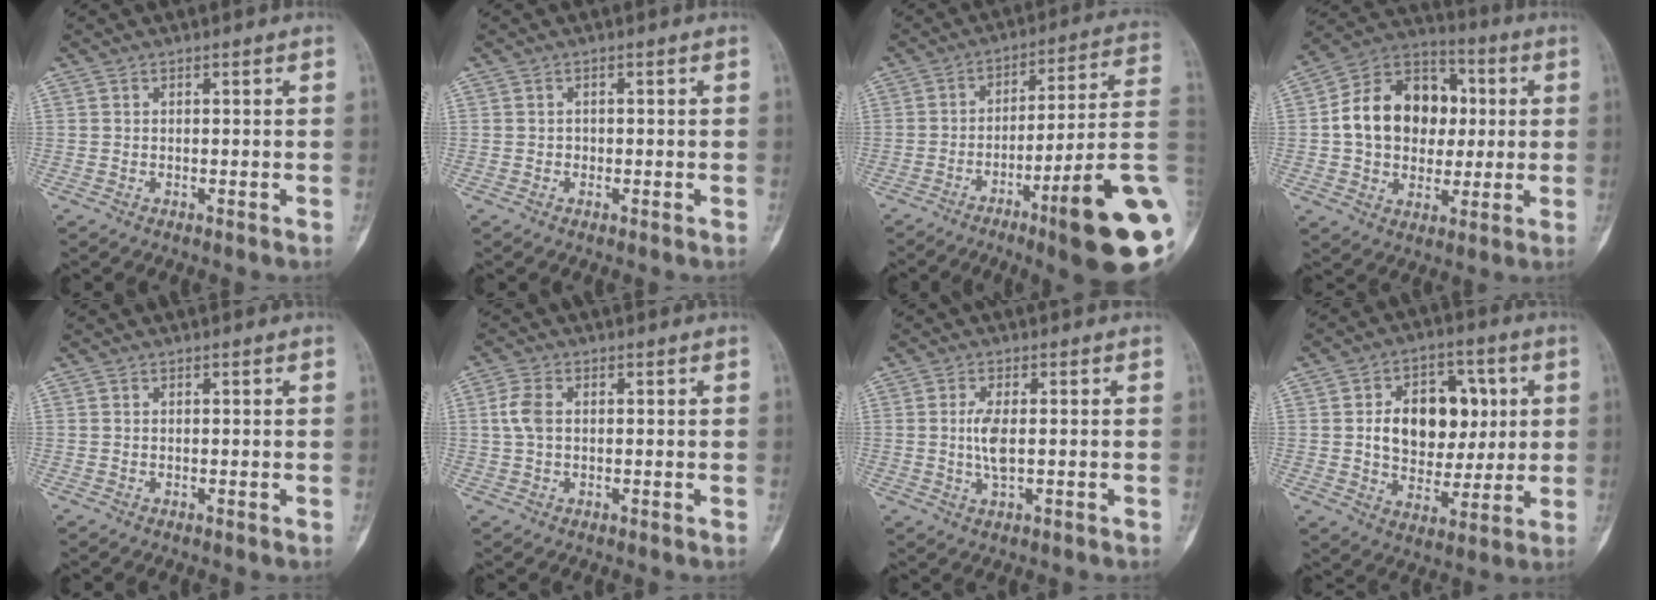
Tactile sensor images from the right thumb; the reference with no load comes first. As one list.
[{"total": 0.7, "force": [-0.2, 0.7, 0.1], "torque": [0.007, 0.004, -0.005]}, {"total": 20.4, "force": [-7.1, 1.7, 19.0], "torque": [-0.219, 0.030, -0.106]}, {"total": 18.2, "force": [1.4, 13.8, 11.8], "torque": [-0.152, 0.024, 0.019]}, {"total": 0.0}, {"total": 4.1, "force": [0.4, 2.6, 3.2], "torque": [-0.078, 0.009, 0.004]}, {"total": 4.3, "force": [-0.1, 1.4, 4.1], "torque": [-0.091, -0.006, -0.005]}, {"total": 15.5, "force": [2.4, 10.9, 10.8], "torque": [-0.112, 0.006, 0.040]}]